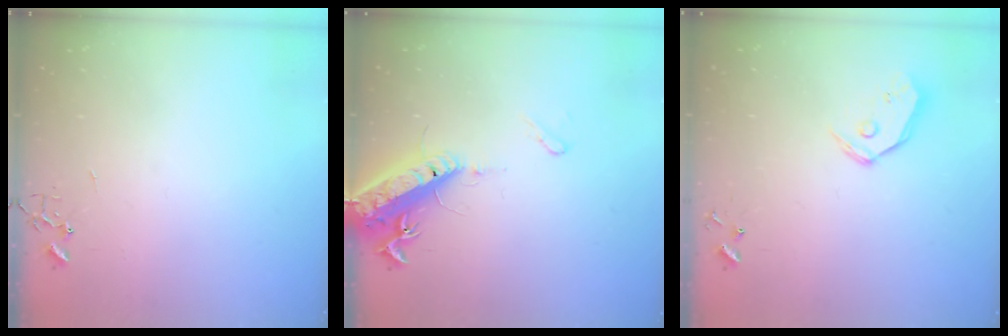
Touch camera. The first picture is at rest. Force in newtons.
{"total": 16.9, "press": 16.5, "slide": 3.9}
{"total": 8.7, "press": 8.6, "slide": 1.3}